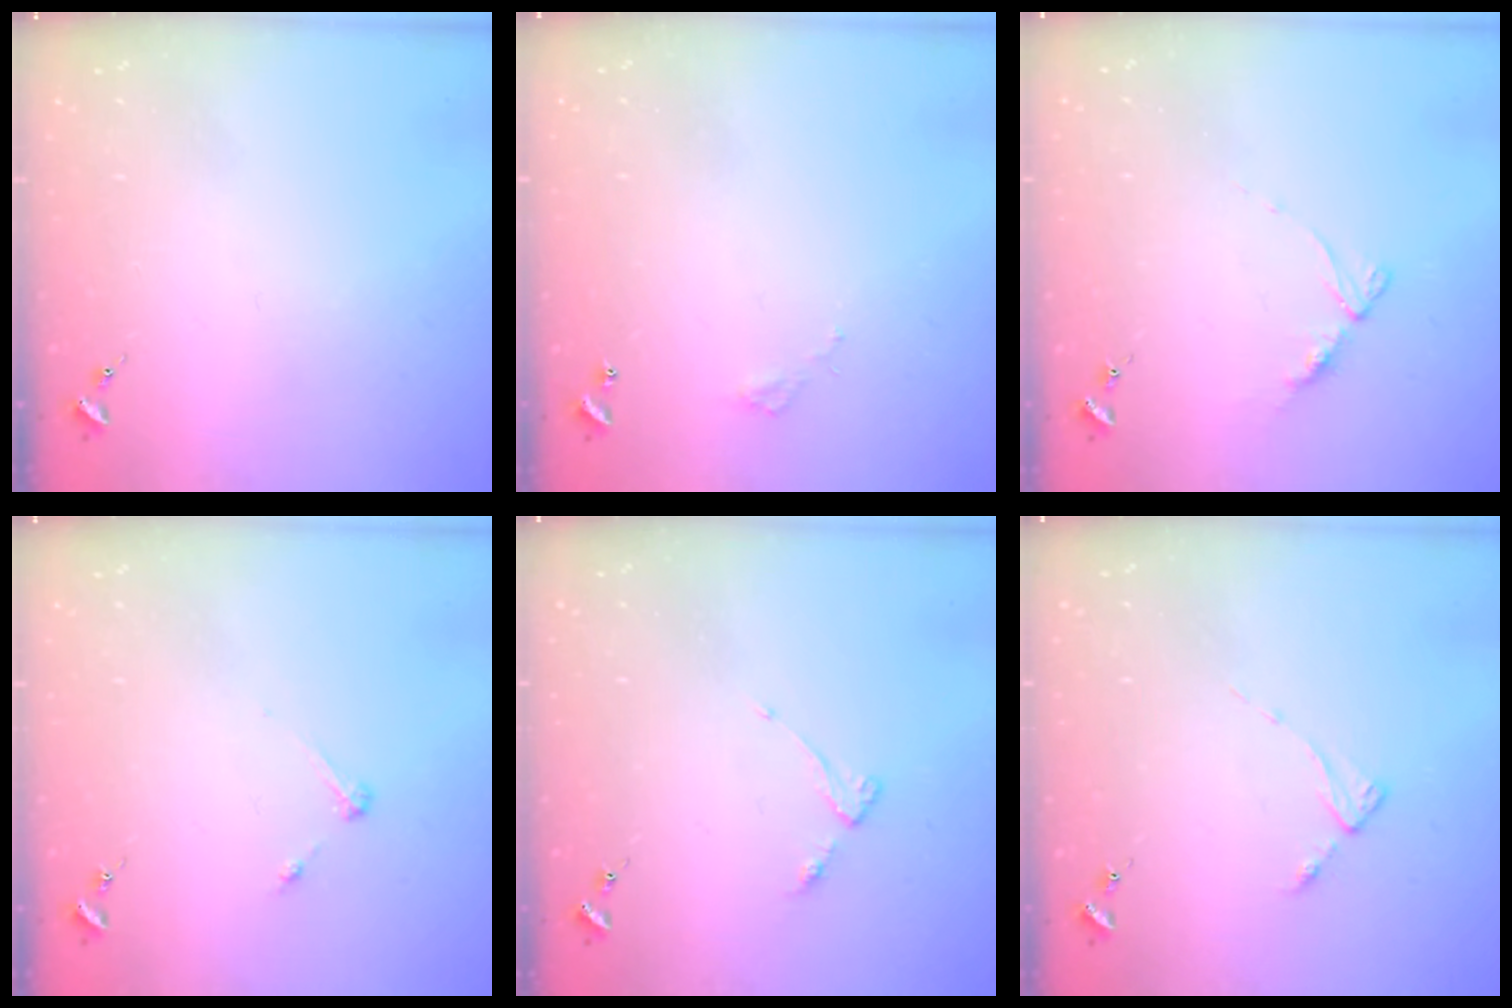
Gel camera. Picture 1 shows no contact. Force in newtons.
{"total": 2.8, "press": 2.8, "slide": 0.2}
{"total": 6.9, "press": 6.8, "slide": 0.7}
{"total": 3.3, "press": 3.2, "slide": 0.4}
{"total": 4.0, "press": 3.9, "slide": 0.5}
{"total": 2.7, "press": 2.7, "slide": 0.4}